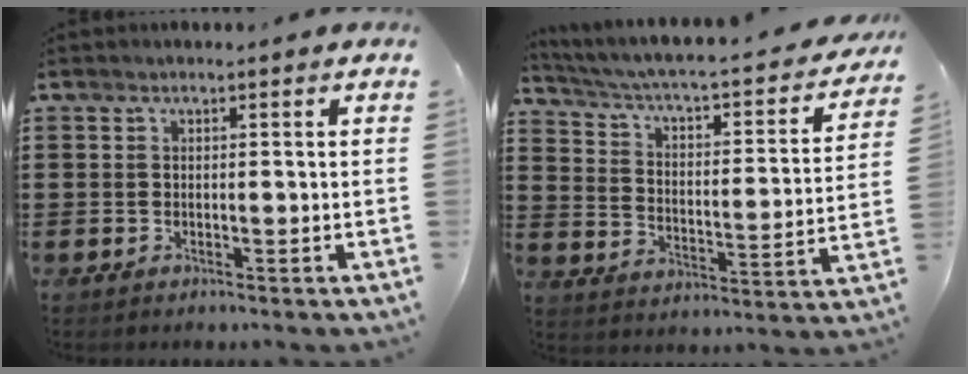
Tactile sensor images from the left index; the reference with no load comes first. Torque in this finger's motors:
{"motor_torque": [2.14, 0.00, 0.71, 0.21]}